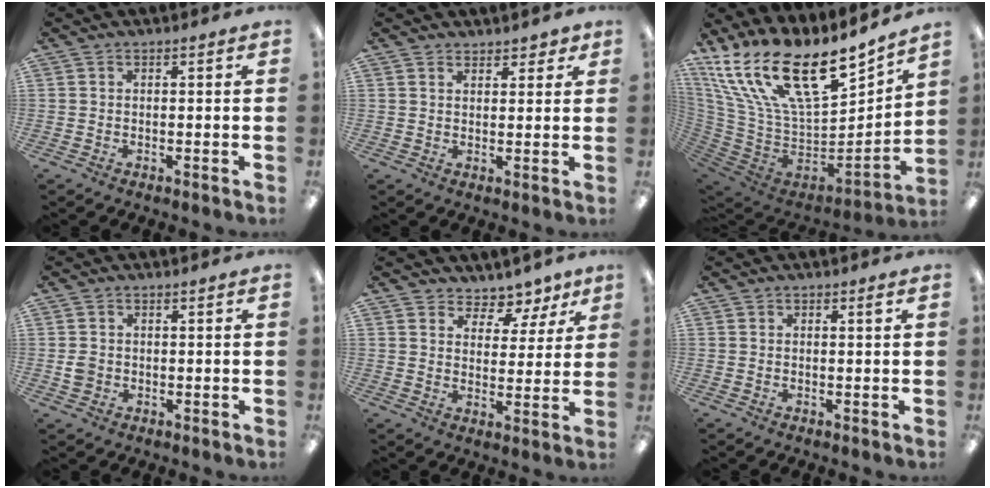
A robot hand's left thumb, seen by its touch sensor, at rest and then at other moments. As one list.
[{"total": 3.0, "force": [2.7, 1.4, 0.5], "torque": [0.004, -0.014, 0.048]}, {"total": 26.3, "force": [14.1, 12.0, 18.6], "torque": [-0.344, -0.099, 0.261]}, {"total": 2.2, "force": [0.0, 2.0, 1.0], "torque": [-0.019, 0.004, 0.000]}, {"total": 6.2, "force": [5.0, 3.3, 1.4], "torque": [-0.024, -0.044, 0.088]}, {"total": 0.7, "force": [0.5, 0.0, 0.4], "torque": [-0.008, 0.001, 0.009]}]